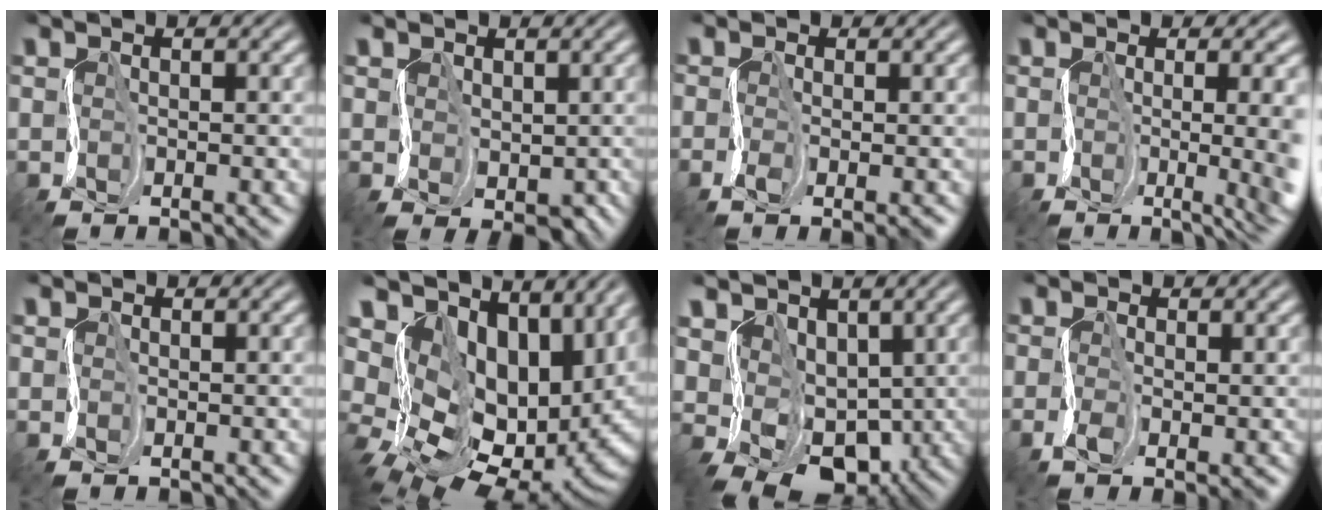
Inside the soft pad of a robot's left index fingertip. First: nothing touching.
{"total": 1.7, "force": [0.0, 1.6, 0.5], "torque": [-0.018, 0.000, -0.001]}
{"total": 1.9, "force": [-1.1, 0.6, 1.5], "torque": [-0.031, -0.004, -0.020]}
{"total": 7.8, "force": [-0.2, 3.1, 7.1], "torque": [-0.065, 0.004, -0.002]}
{"total": 0.8, "force": [0.0, -0.1, -0.8], "torque": [0.007, 0.002, -0.006]}
{"total": 12.6, "force": [4.2, 9.6, 7.0], "torque": [-0.092, 0.000, 0.097]}
{"total": 4.2, "force": [-0.3, 3.7, 1.9], "torque": [-0.043, -0.003, -0.012]}
{"total": 1.7, "force": [-0.9, 0.6, 1.3], "torque": [-0.040, -0.003, -0.020]}